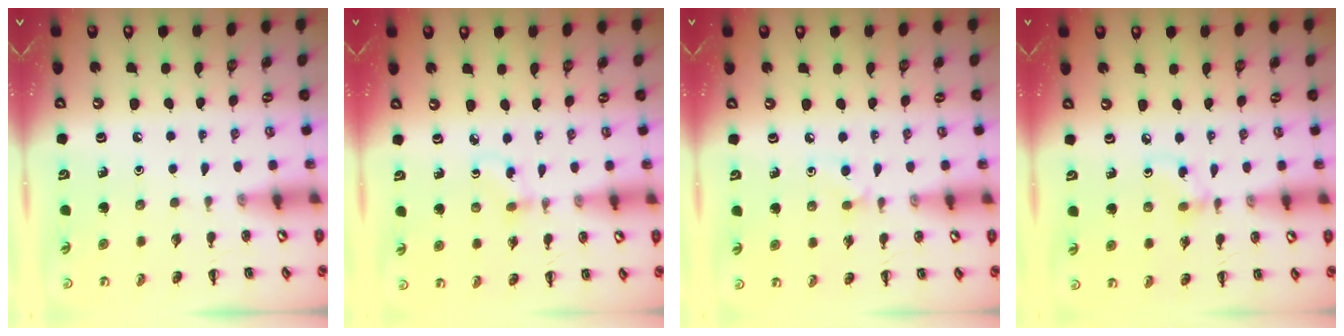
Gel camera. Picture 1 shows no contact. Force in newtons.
{"total": 1.7, "press": 1.5, "slide": 0.8}
{"total": 5.2, "press": 4.9, "slide": 1.7}
{"total": 3.6, "press": 3.4, "slide": 1.4}